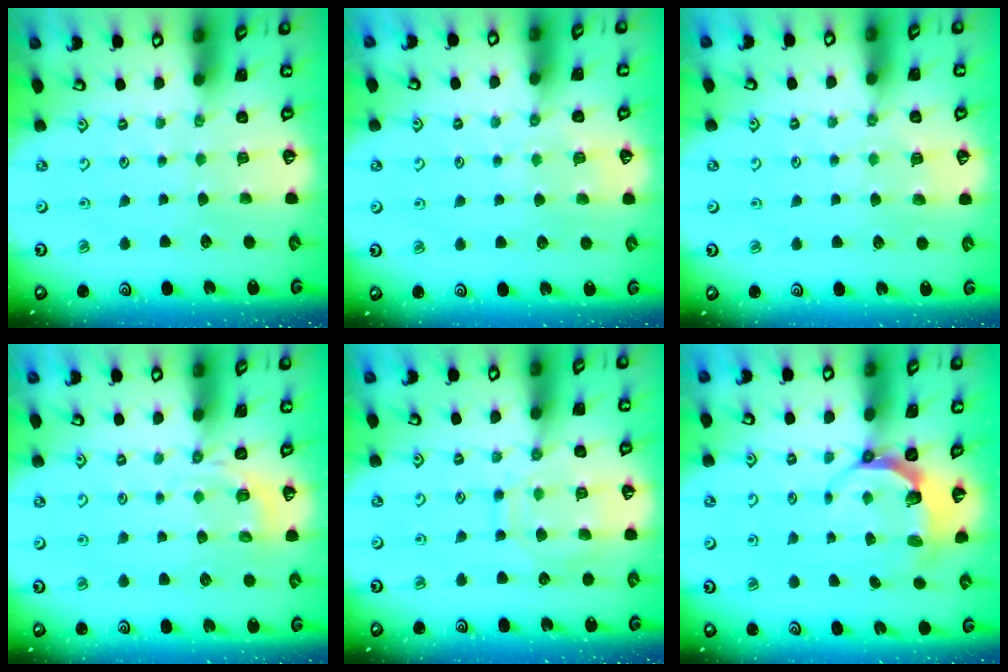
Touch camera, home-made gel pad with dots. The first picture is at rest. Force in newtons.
{"total": 4.8, "press": 4.8, "slide": 0.7}
{"total": 4.8, "press": 4.8, "slide": 0.5}
{"total": 2.9, "press": 2.2, "slide": 1.8}
{"total": 12.1, "press": 12.0, "slide": 1.0}
{"total": 6.0, "press": 4.8, "slide": 3.6}